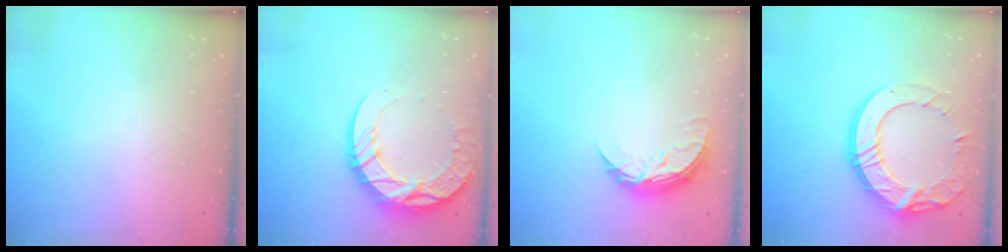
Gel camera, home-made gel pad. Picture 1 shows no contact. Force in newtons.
{"total": 14.6, "press": 14.5, "slide": 1.1}
{"total": 8.2, "press": 8.2, "slide": 0.5}
{"total": 18.4, "press": 18.3, "slide": 1.1}